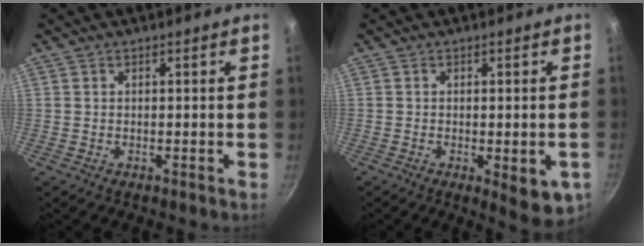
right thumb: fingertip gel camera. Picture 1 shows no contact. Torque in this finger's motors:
{"motor_torque": [-0.26, -0.03, -0.21, 0.05, 0.04]}